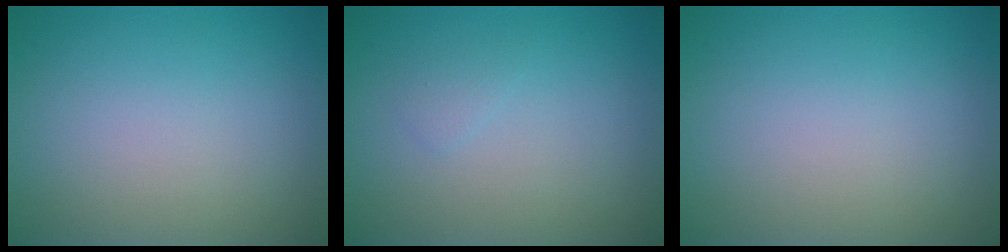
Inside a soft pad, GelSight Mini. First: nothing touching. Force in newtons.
{"total": 0.7, "press": 0.7, "slide": 0.1}
{"total": 0.0}